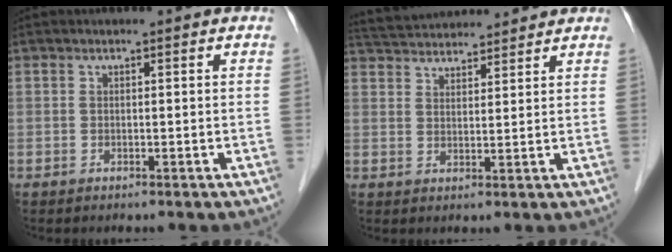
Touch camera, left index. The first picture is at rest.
{"total": 11.0, "force": [10.5, 1.7, 2.7], "torque": [-0.053, 0.038, 0.167]}